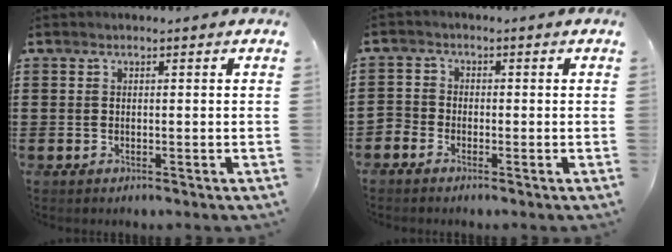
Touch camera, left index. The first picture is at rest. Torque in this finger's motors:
{"motor_torque": [-0.27, 0.50, 0.01, 0.00]}